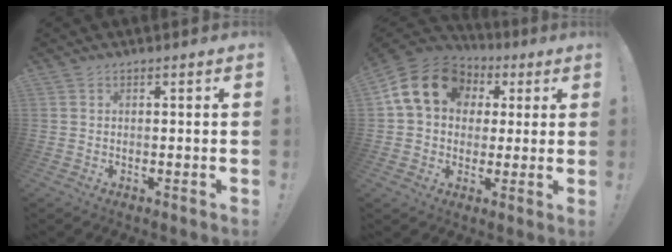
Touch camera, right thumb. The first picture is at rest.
{"total": 17.2, "force": [5.5, 13.1, 9.8], "torque": [-0.158, -0.004, 0.106]}